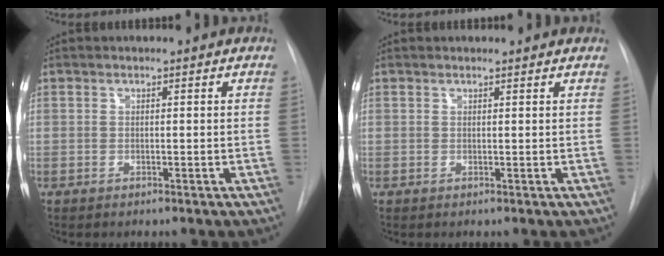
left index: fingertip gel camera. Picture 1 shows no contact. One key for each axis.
{"total": 1.5, "fx": 1.5, "fy": 0.2, "fz": 0.2, "tx": -0.012, "ty": 0.010, "tz": 0.016}